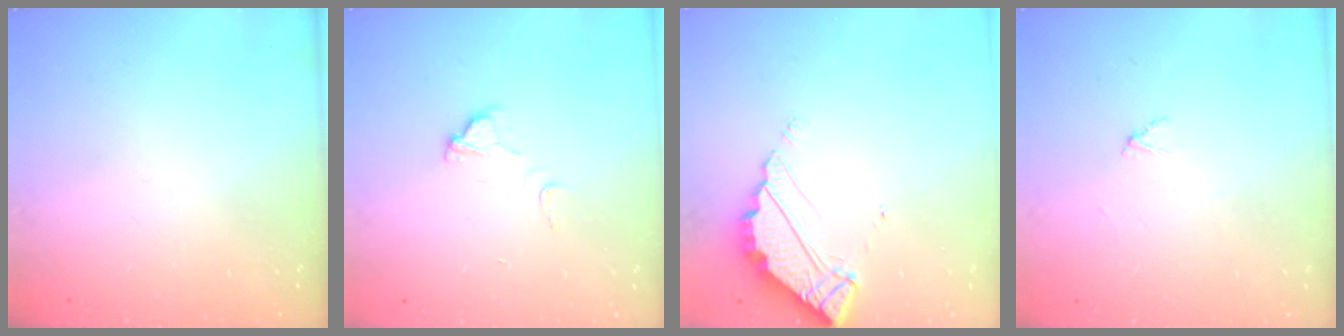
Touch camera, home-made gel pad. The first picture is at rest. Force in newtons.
{"total": 4.5, "press": 4.5, "slide": 0.4}
{"total": 5.6, "press": 5.6, "slide": 0.3}
{"total": 2.7, "press": 2.7, "slide": 0.1}